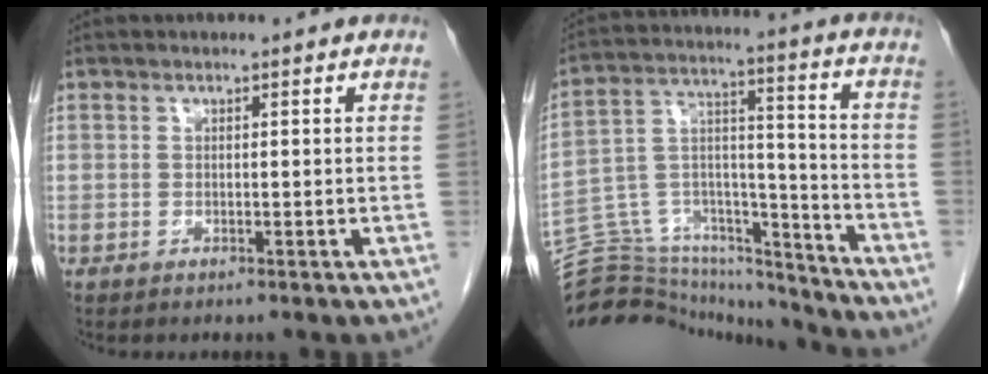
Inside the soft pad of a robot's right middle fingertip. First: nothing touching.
{"total": 22.7, "force": [-21.5, 5.3, 4.8], "torque": [-0.121, 0.048, -0.337]}